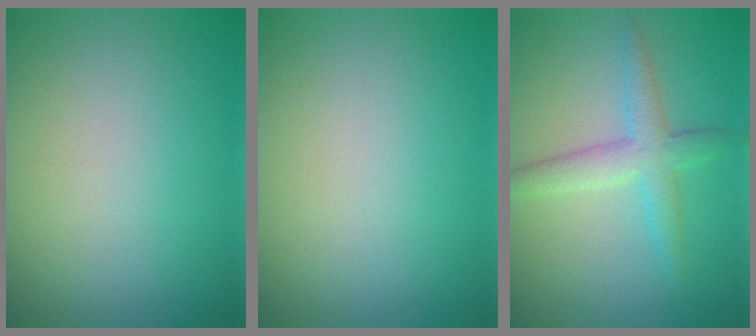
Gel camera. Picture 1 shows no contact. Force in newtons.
{"total": 0.0}
{"total": 3.3, "press": 3.3, "slide": 0.0}